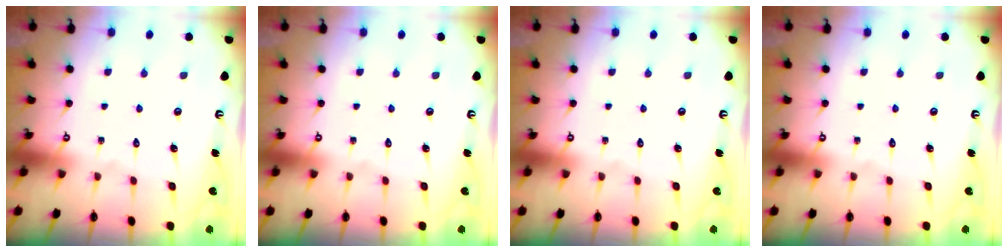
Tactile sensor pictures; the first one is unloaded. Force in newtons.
{"total": 0.0}
{"total": 0.0}
{"total": 0.0}